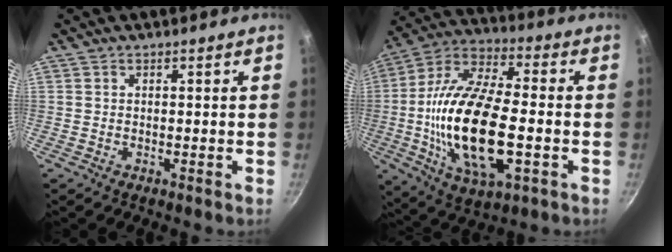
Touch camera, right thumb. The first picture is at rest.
{"total": 23.4, "force": [-3.5, 10.3, 20.8], "torque": [-0.396, 0.018, -0.067]}